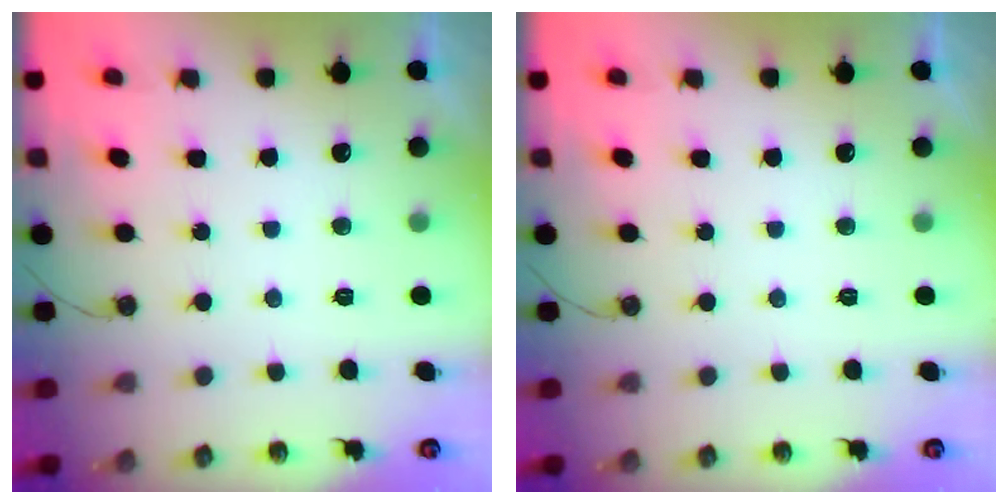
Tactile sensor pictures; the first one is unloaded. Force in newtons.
{"total": 0.0}